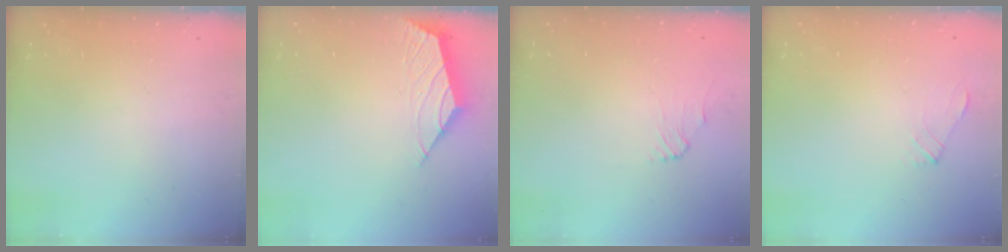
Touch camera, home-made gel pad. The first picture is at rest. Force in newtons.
{"total": 2.2, "press": 2.1, "slide": 0.5}
{"total": 0.6, "press": 0.4, "slide": 0.4}
{"total": 1.9, "press": 1.9, "slide": 0.4}